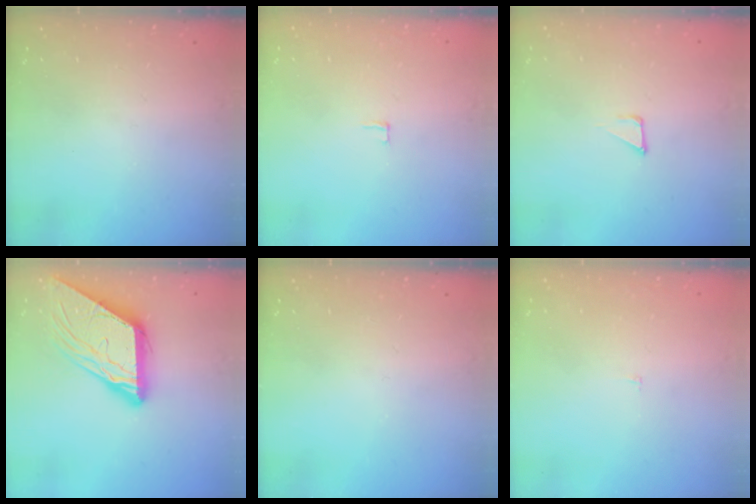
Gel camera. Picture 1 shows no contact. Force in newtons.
{"total": 2.0, "press": 2.0, "slide": 0.2}
{"total": 2.9, "press": 2.9, "slide": 0.3}
{"total": 13.1, "press": 13.1, "slide": 1.3}
{"total": 0.0}
{"total": 2.2, "press": 2.2, "slide": 0.2}